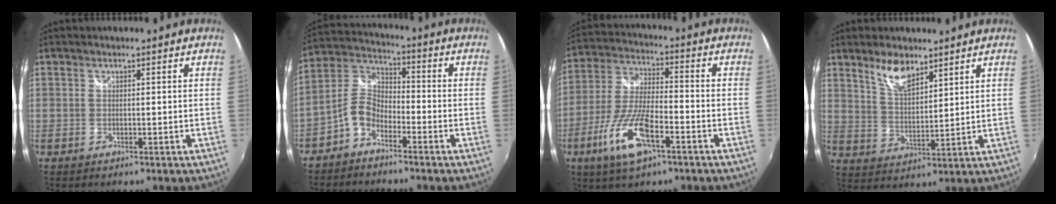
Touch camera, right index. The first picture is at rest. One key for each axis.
{"total": 6.9, "fx": -4.3, "fy": 3.8, "fz": 3.7, "tx": -0.087, "ty": 0.022, "tz": -0.091}
{"total": 13.4, "fx": -6.7, "fy": 4.1, "fz": 10.9, "tx": -0.236, "ty": -0.014, "tz": -0.128}
{"total": 7.2, "fx": 5.2, "fy": 2.8, "fz": 4.2, "tx": -0.074, "ty": 0.004, "tz": 0.101}